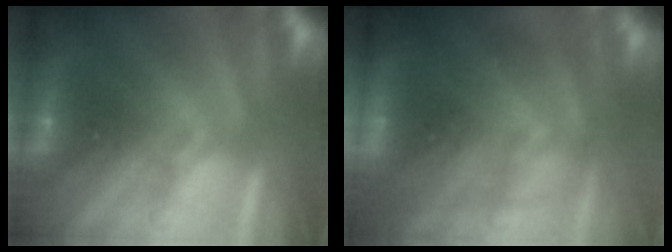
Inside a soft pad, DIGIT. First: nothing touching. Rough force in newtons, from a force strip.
{"total": 7.6}